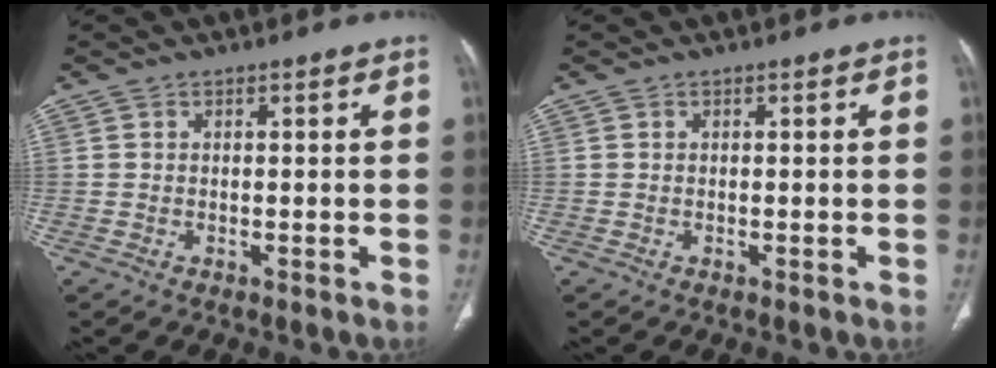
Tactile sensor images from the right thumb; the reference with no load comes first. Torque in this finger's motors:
{"motor_torque": [0.00, 0.00, 0.00, 0.00, 0.03]}